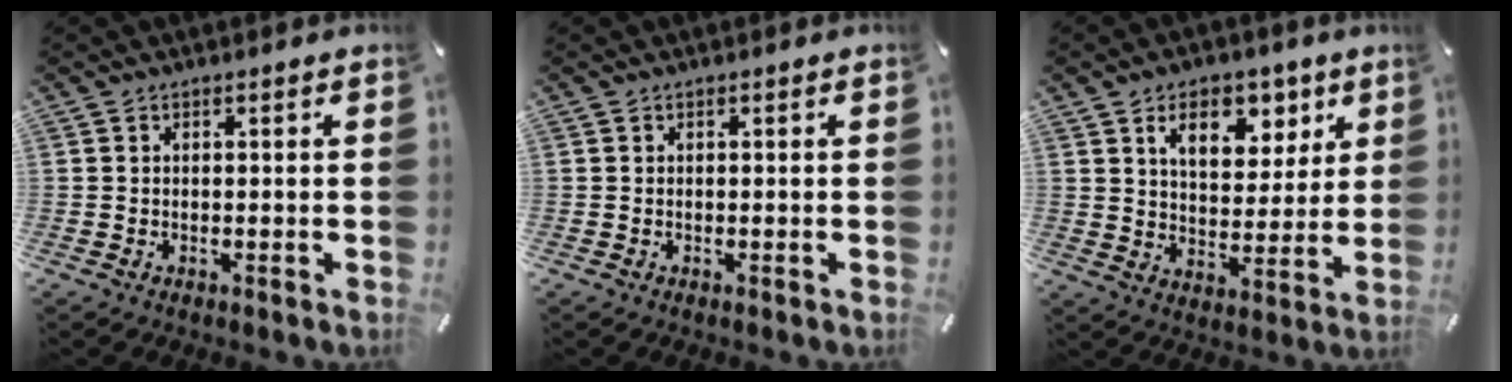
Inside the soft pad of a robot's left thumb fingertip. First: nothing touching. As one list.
[{"total": 0.0}, {"total": 11.2, "force": [6.2, 7.1, 6.0], "torque": [-0.076, -0.026, 0.104]}]